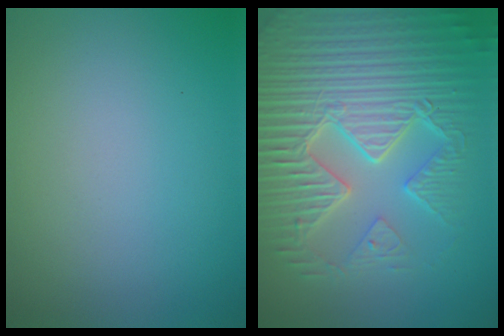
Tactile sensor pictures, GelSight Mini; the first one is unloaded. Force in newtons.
{"total": 9.8, "press": 6.8, "slide": 7.0}